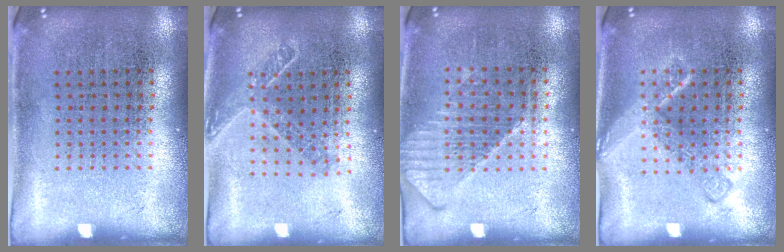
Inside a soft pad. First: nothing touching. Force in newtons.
{"total": 1.5, "press": 1.2, "slide": 0.9}
{"total": 1.2, "press": 1.2, "slide": 0.3}
{"total": 1.7, "press": 1.7, "slide": 0.3}